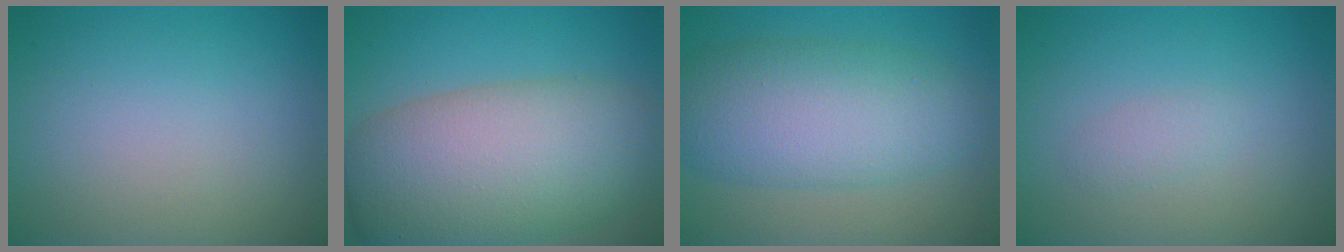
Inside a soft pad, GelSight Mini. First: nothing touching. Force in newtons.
{"total": 11.8, "press": 11.8, "slide": 0.5}
{"total": 8.5, "press": 8.5, "slide": 0.1}
{"total": 1.2, "press": 1.2, "slide": 0.0}